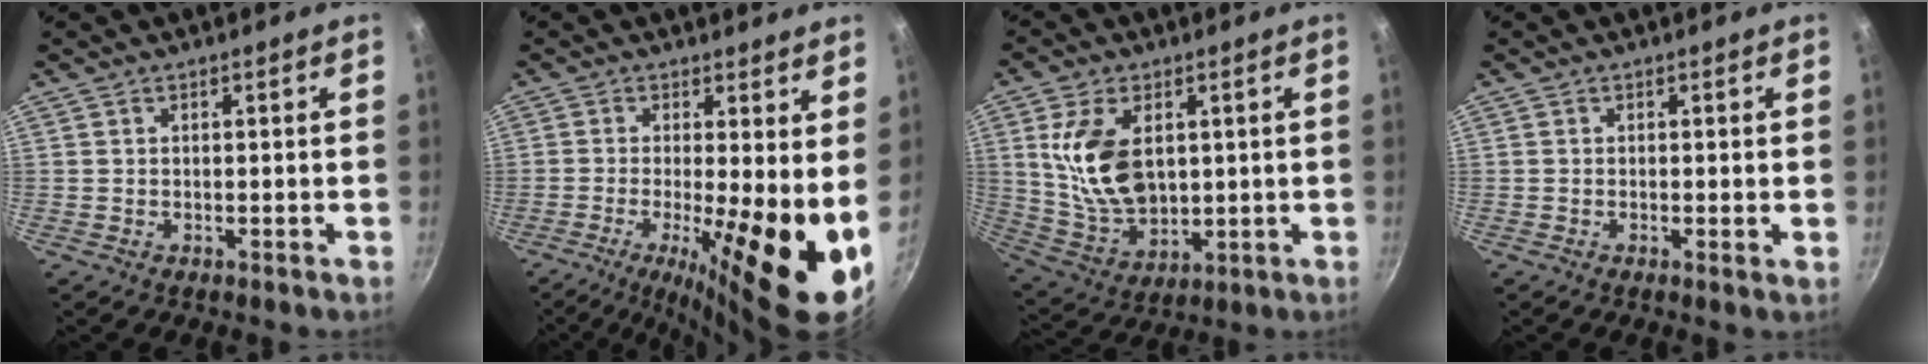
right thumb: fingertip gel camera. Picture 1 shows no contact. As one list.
[{"total": 14.2, "force": [-1.7, 3.2, 13.7], "torque": [-0.208, -0.022, -0.027]}, {"total": 14.2, "force": [3.0, 9.0, 10.7], "torque": [-0.184, -0.025, 0.071]}, {"total": 0.7, "force": [0.0, 0.1, 0.7], "torque": [-0.010, -0.005, -0.003]}]